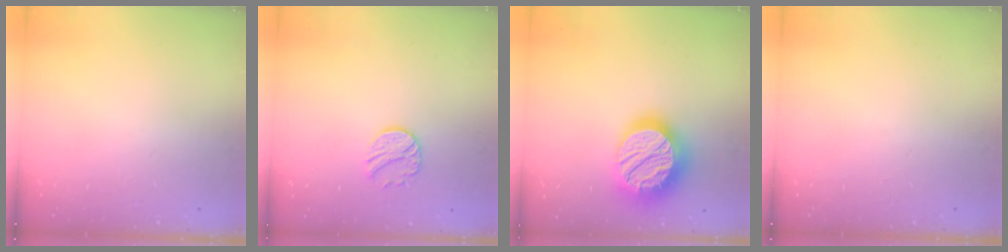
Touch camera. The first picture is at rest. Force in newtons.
{"total": 9.4, "press": 9.4, "slide": 0.7}
{"total": 24.1, "press": 24.0, "slide": 1.8}
{"total": 0.0}